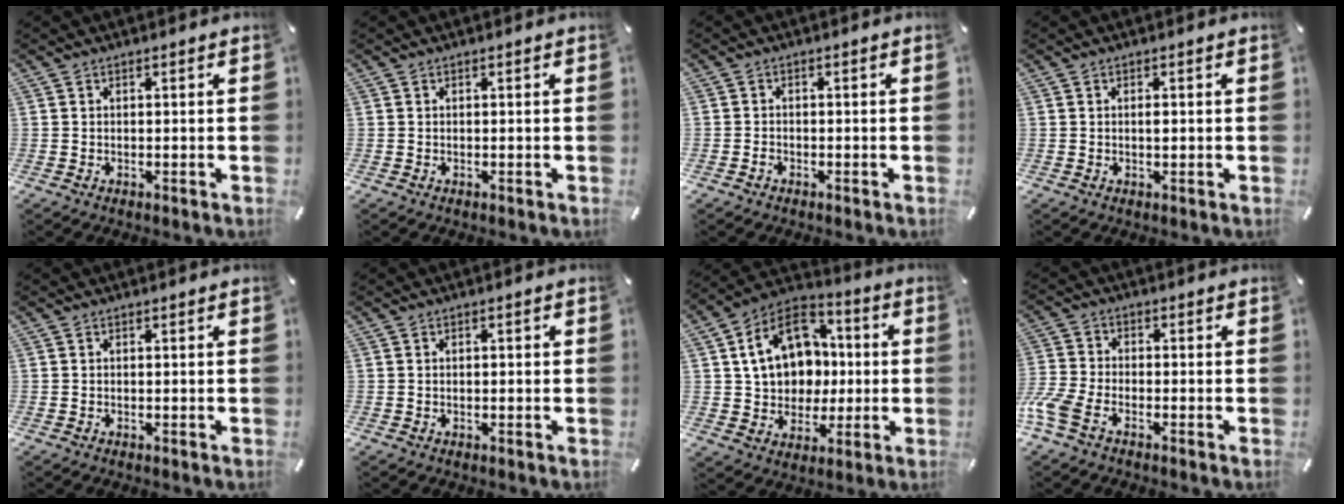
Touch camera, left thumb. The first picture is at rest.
{"total": 0.0}
{"total": 1.6, "force": [-0.8, 1.4, 0.3], "torque": [-0.005, 0.005, -0.018]}
{"total": 1.1, "force": [0.0, 0.4, 1.0], "torque": [-0.020, 0.001, -0.001]}
{"total": 0.0}
{"total": 1.0, "force": [-0.2, 0.5, 0.9], "torque": [-0.016, 0.002, -0.005]}
{"total": 16.9, "force": [2.3, 14.0, 9.1], "torque": [-0.167, 0.006, 0.051]}
{"total": 6.4, "force": [-3.8, 3.3, 3.9], "torque": [-0.112, -0.002, -0.080]}